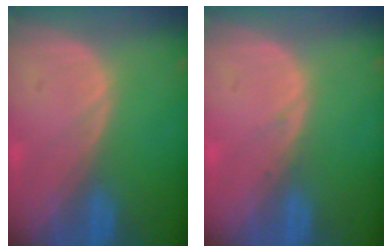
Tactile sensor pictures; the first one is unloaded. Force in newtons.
{"total": 0.6, "press": 0.3, "slide": 0.5}